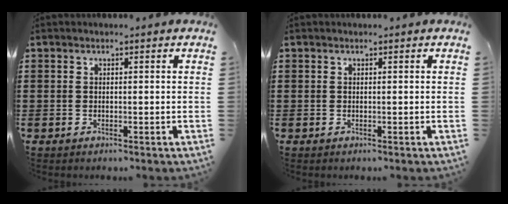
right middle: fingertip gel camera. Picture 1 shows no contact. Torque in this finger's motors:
{"motor_torque": [0.00, 0.00, 0.00, -0.01]}